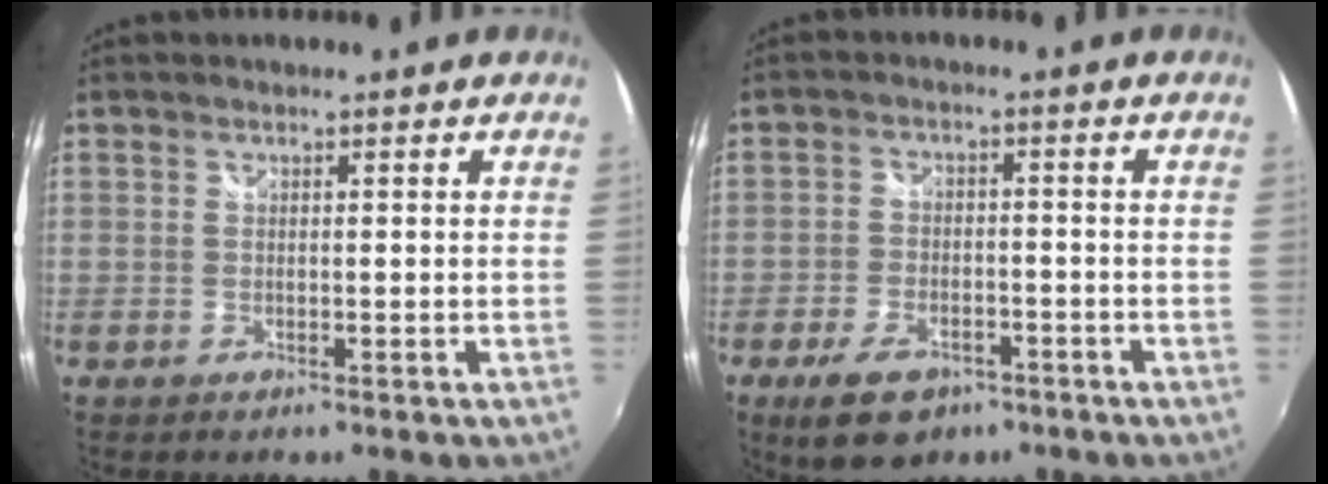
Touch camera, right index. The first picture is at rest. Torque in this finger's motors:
{"motor_torque": [0.78, -0.58, 0.41, 0.08]}